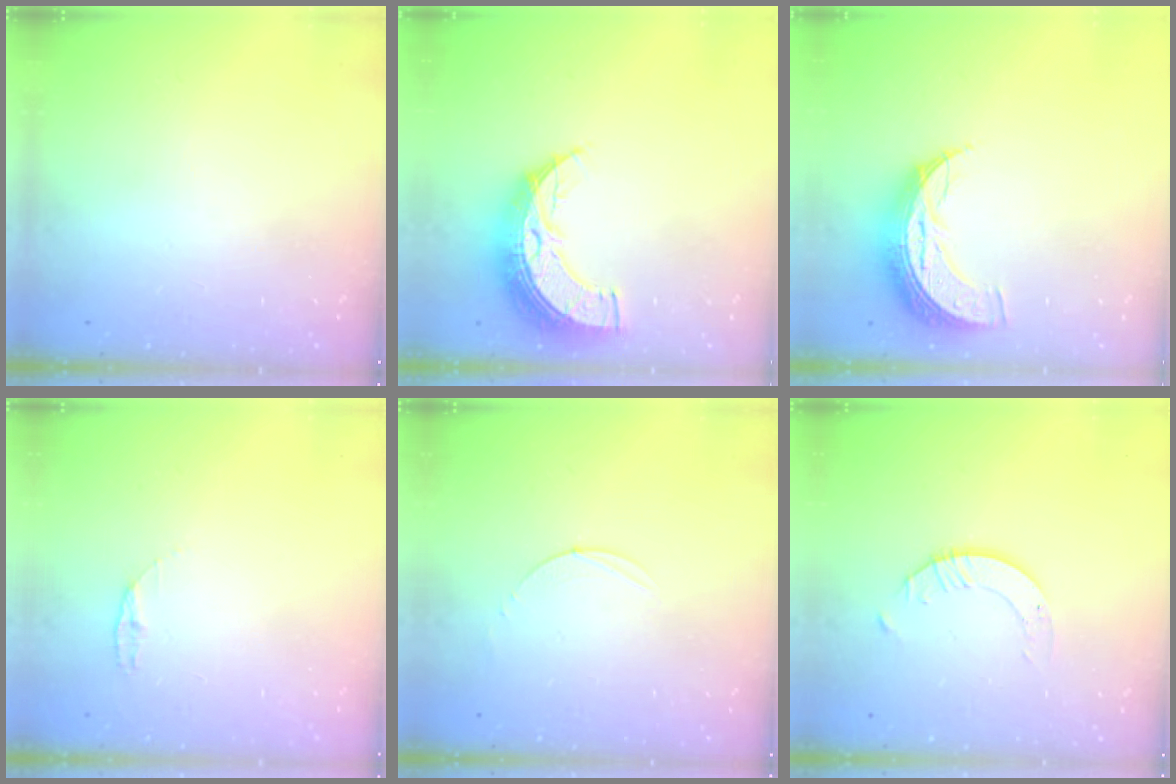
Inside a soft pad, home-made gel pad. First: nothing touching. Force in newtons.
{"total": 12.2, "press": 12.2, "slide": 0.9}
{"total": 10.1, "press": 10.1, "slide": 0.7}
{"total": 3.8, "press": 3.7, "slide": 0.4}
{"total": 3.0, "press": 3.0, "slide": 0.3}
{"total": 2.1, "press": 2.1, "slide": 0.2}